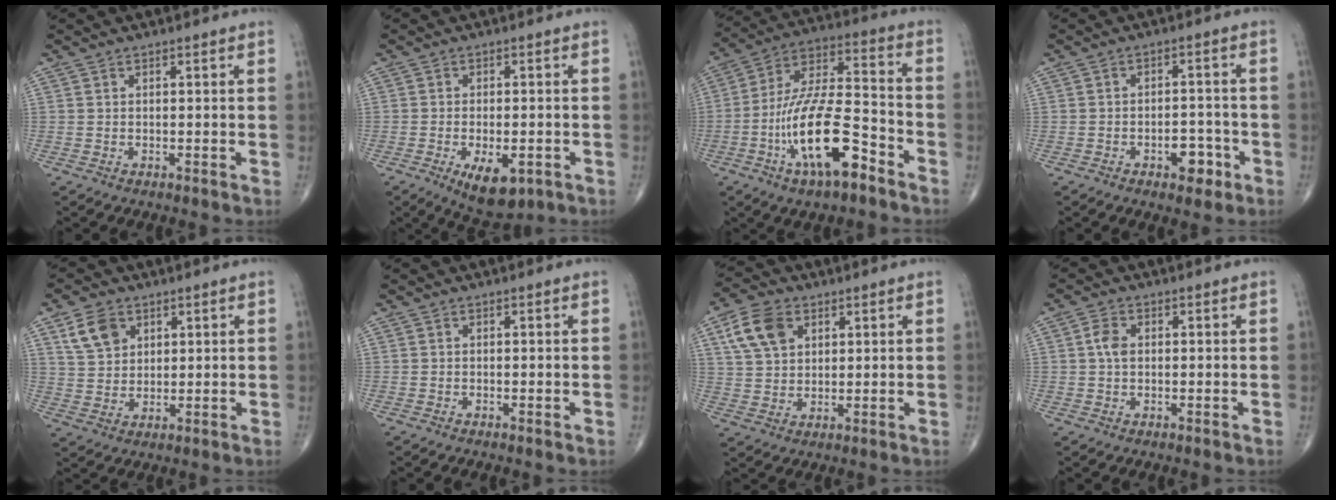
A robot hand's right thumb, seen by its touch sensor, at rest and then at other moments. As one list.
[{"total": 8.6, "force": [-3.3, 4.0, 6.8], "torque": [-0.099, -0.001, -0.041]}, {"total": 18.2, "force": [-8.3, 6.3, 14.9], "torque": [-0.280, 0.057, -0.147]}, {"total": 5.4, "force": [-2.6, 3.1, 3.6], "torque": [-0.029, 0.021, -0.035]}, {"total": 7.0, "force": [3.4, 5.0, 3.5], "torque": [-0.046, -0.011, 0.068]}, {"total": 0.0}, {"total": 9.1, "force": [3.7, 6.1, 5.5], "torque": [-0.091, -0.003, 0.071]}, {"total": 3.0, "force": [0.3, 2.0, 2.2], "torque": [-0.044, 0.004, 0.001]}]